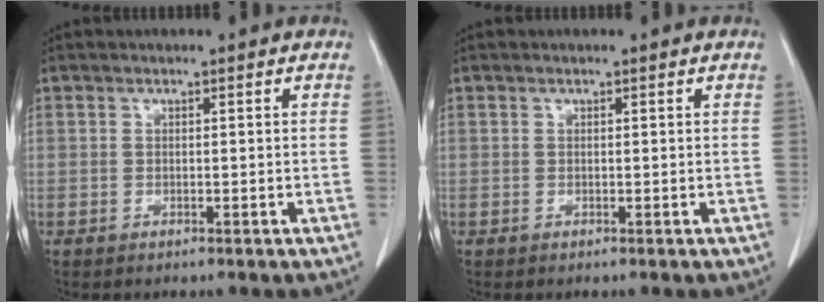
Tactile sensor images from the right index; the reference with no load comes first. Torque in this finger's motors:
{"motor_torque": [-0.05, -0.09, -0.03, -0.01]}